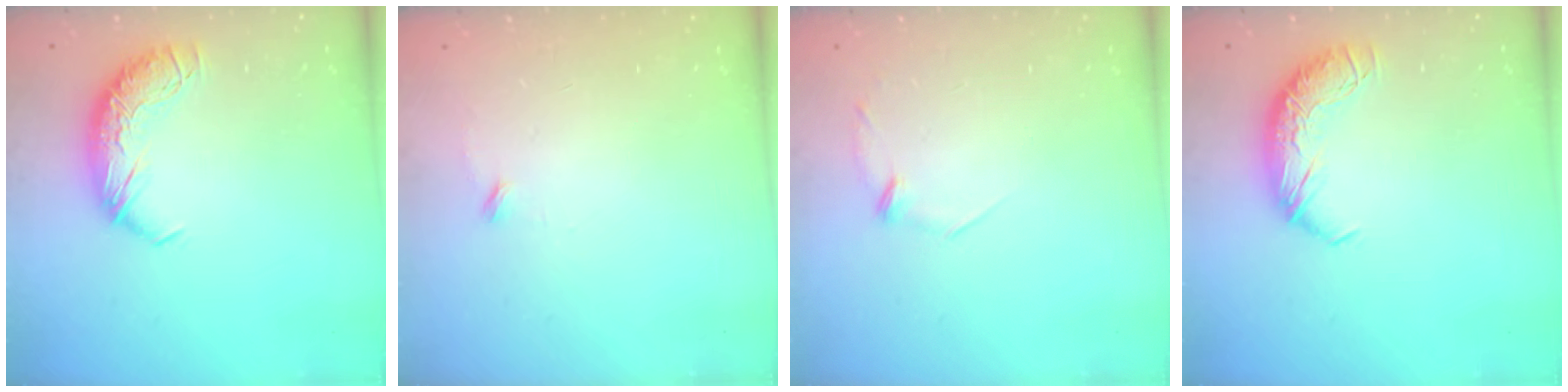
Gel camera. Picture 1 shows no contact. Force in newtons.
{"total": 8.3, "press": 8.2, "slide": 0.7}
{"total": 7.0, "press": 7.0, "slide": 0.9}
{"total": 0.0}